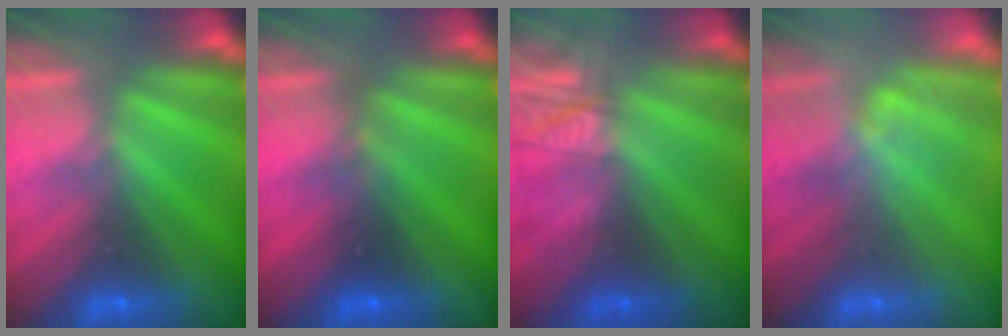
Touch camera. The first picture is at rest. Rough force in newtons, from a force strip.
{"total": 2.3}
{"total": 2.3}
{"total": 1.3}